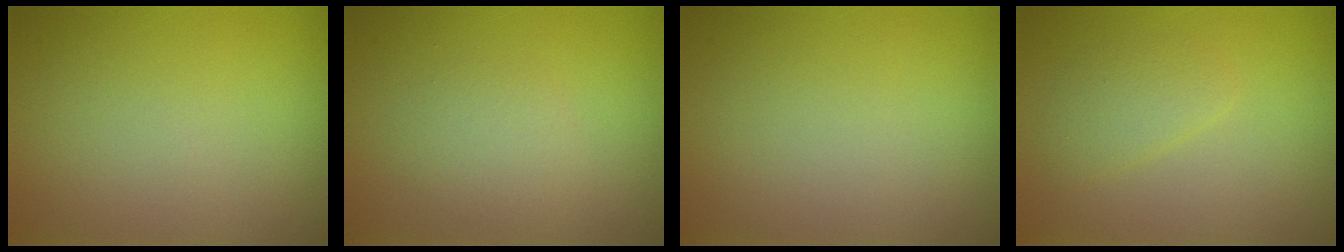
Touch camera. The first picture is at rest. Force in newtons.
{"total": 2.0, "press": 2.0, "slide": 0.2}
{"total": 0.0}
{"total": 1.8, "press": 1.8, "slide": 0.1}